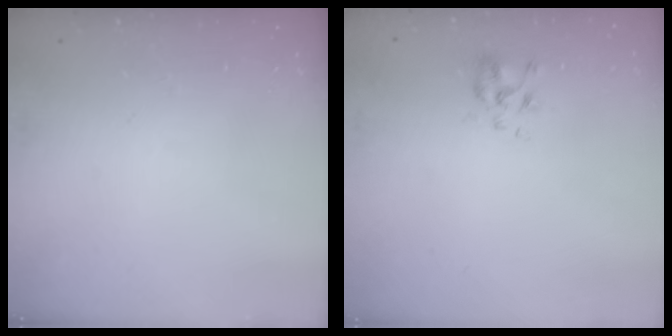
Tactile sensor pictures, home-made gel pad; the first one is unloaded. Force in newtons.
{"total": 2.3, "press": 2.1, "slide": 0.9}